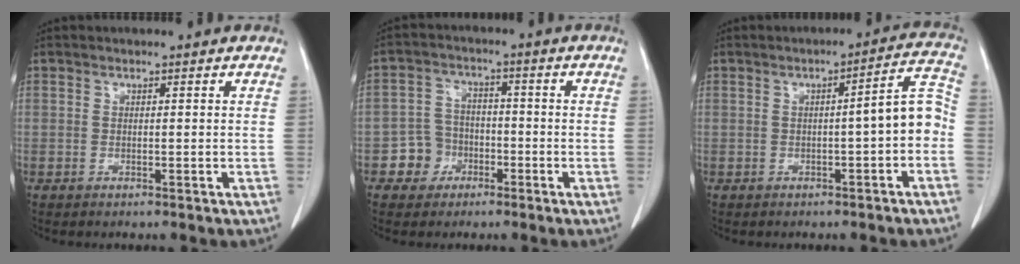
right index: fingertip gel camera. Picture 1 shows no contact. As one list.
[{"total": 5.2, "force": [-2.4, 4.5, 0.6], "torque": [-0.003, 0.018, -0.040]}, {"total": 6.0, "force": [-1.3, 0.7, 5.8], "torque": [-0.068, 0.027, -0.021]}]